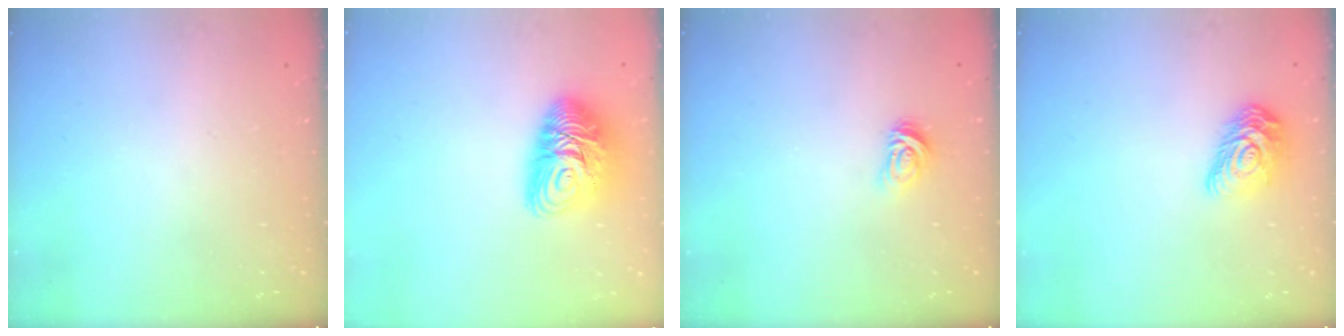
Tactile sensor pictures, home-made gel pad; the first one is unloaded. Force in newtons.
{"total": 11.7, "press": 11.7, "slide": 1.0}
{"total": 4.1, "press": 4.1, "slide": 0.6}
{"total": 11.9, "press": 11.9, "slide": 0.5}